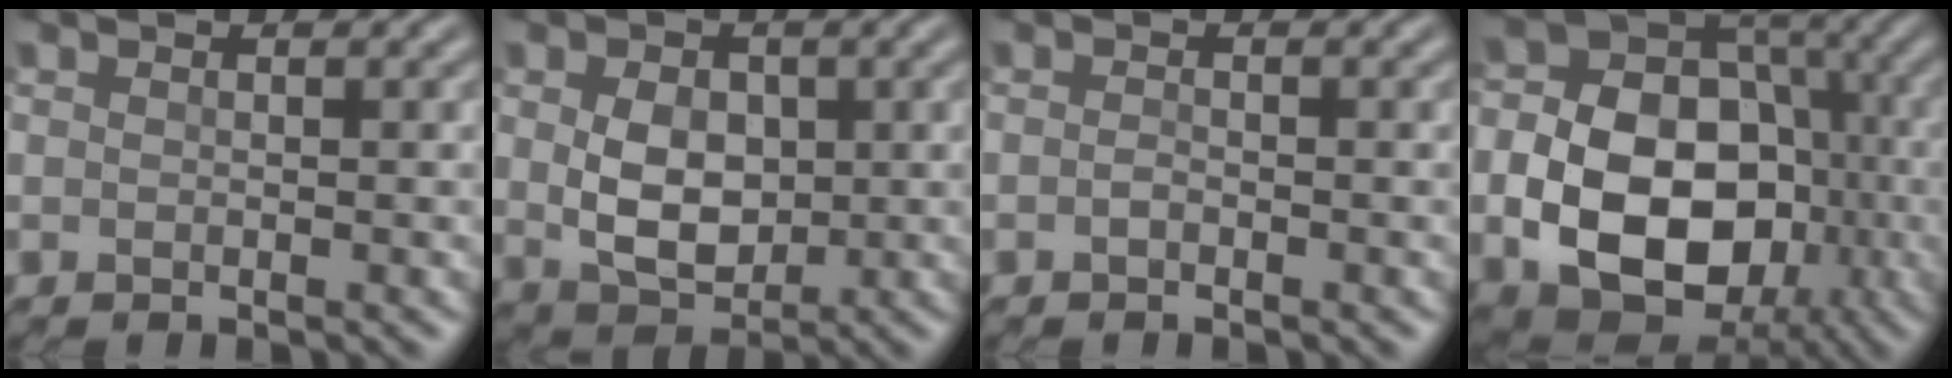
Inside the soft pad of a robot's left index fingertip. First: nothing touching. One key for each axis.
{"total": 5.1, "fx": 0.3, "fy": 3.7, "fz": 3.5, "tx": -0.072, "ty": -0.007, "tz": 0.011}
{"total": 0.6, "fx": -0.3, "fy": 0.2, "fz": 0.4, "tx": -0.010, "ty": 0.001, "tz": -0.007}
{"total": 12.9, "fx": -2.8, "fy": 9.7, "fz": 8.0, "tx": -0.134, "ty": -0.018, "tz": -0.052}